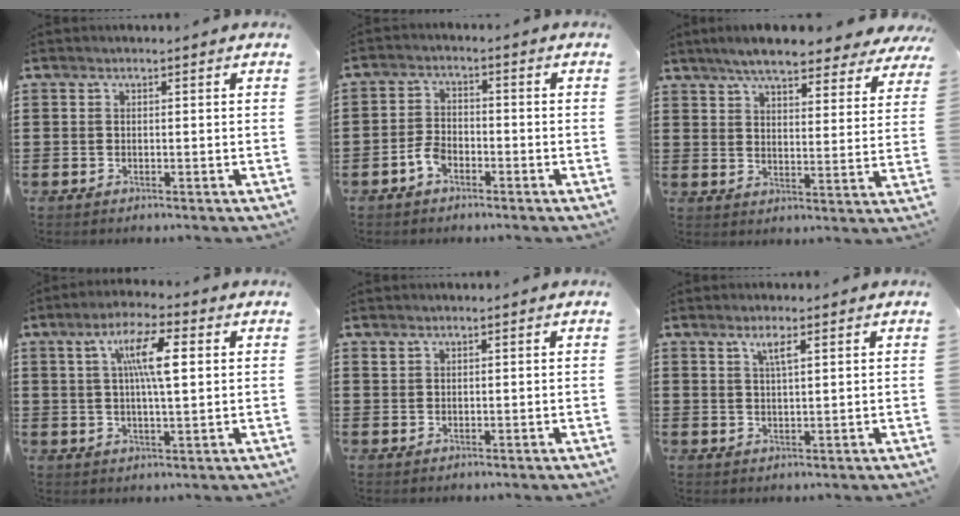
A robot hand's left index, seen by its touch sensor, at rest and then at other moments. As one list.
[{"total": 3.5, "force": [-2.0, 1.9, 2.2], "torque": [-0.061, -0.002, -0.044]}, {"total": 6.7, "force": [6.1, 0.6, 2.6], "torque": [-0.067, -0.026, 0.106]}, {"total": 8.7, "force": [2.5, 2.4, 8.0], "torque": [-0.152, 0.009, 0.038]}, {"total": 0.8, "force": [0.7, 0.4, 0.1], "torque": [-0.006, 0.001, 0.014]}, {"total": 2.6, "force": [1.5, 0.5, 2.1], "torque": [-0.044, 0.003, 0.025]}]